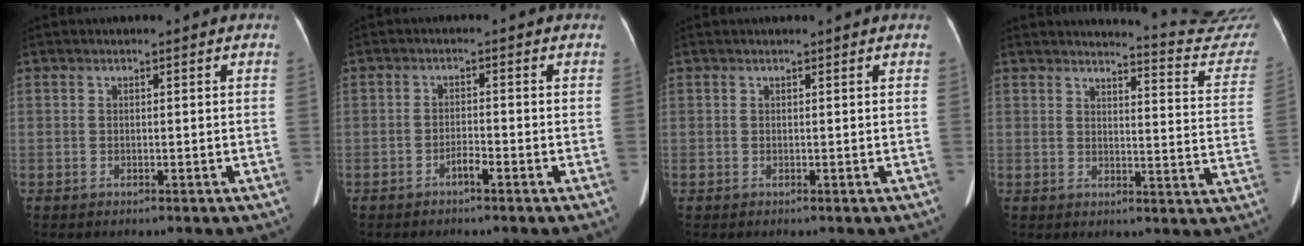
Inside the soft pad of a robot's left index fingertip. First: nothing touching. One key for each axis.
{"total": 1.7, "fx": -1.3, "fy": 0.1, "fz": 1.2, "tx": -0.022, "ty": 0.001, "tz": -0.023}
{"total": 1.1, "fx": 1.1, "fy": -0.1, "fz": 0.3, "tx": -0.008, "ty": 0.009, "tz": 0.015}
{"total": 15.1, "fx": 15.0, "fy": -0.5, "fz": 1.5, "tx": -0.004, "ty": -0.119, "tz": 0.141}